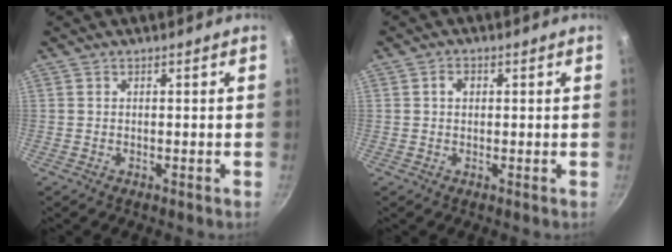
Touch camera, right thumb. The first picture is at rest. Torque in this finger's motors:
{"motor_torque": [-0.48, 0.45, 0.17, 0.10, 0.00]}